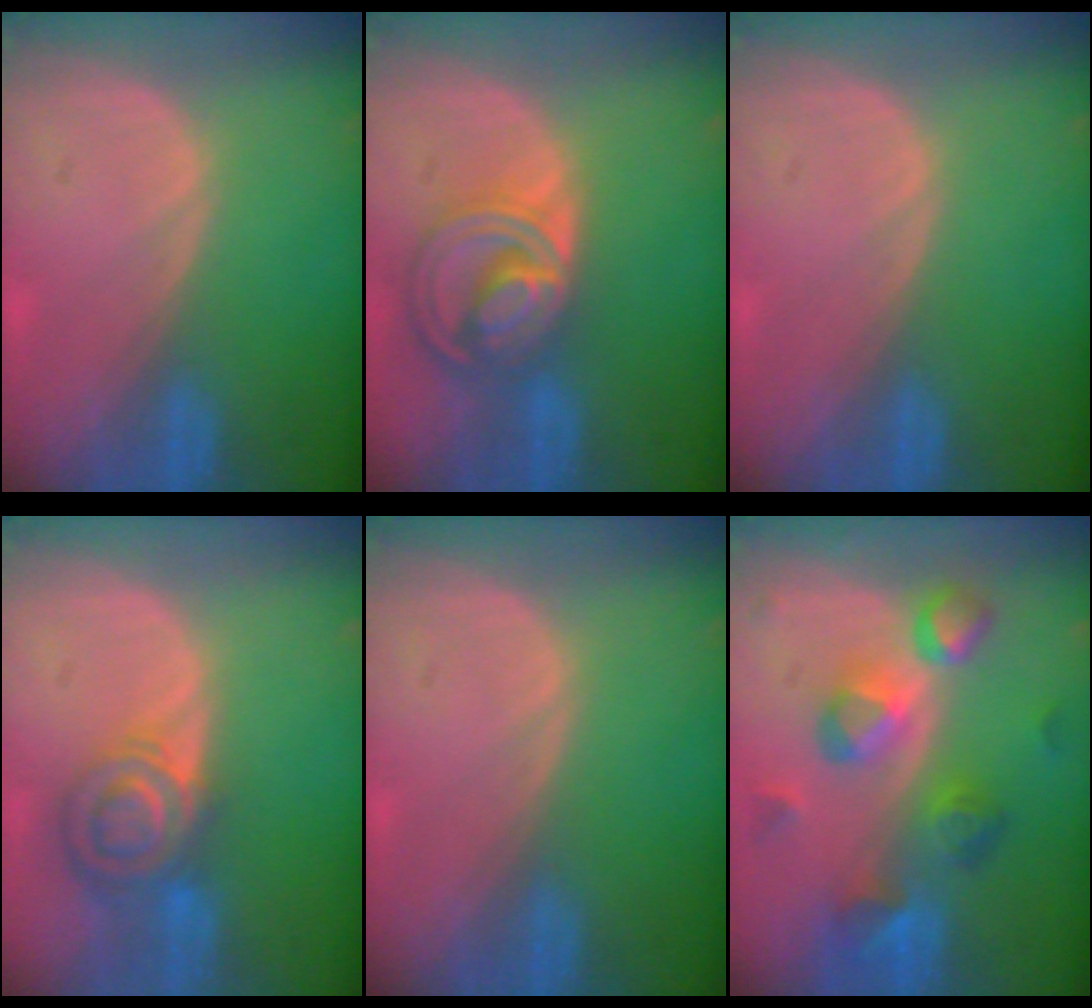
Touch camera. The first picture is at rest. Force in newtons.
{"total": 8.6, "press": 7.3, "slide": 4.6}
{"total": 0.0}
{"total": 7.3, "press": 6.3, "slide": 3.7}
{"total": 0.0}
{"total": 9.2, "press": 8.6, "slide": 3.3}